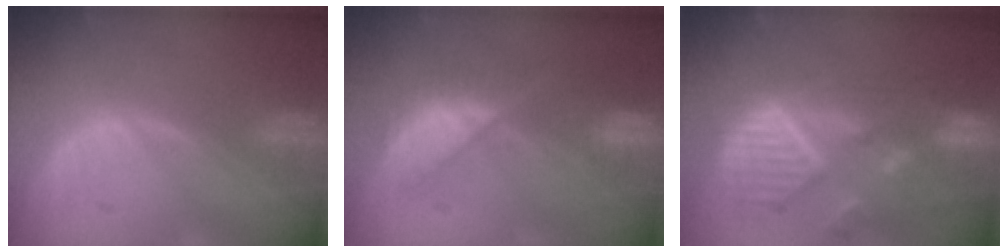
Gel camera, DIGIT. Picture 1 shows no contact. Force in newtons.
{"total": 7.1, "press": 7.0, "slide": 0.6}
{"total": 11.9, "press": 10.6, "slide": 5.4}